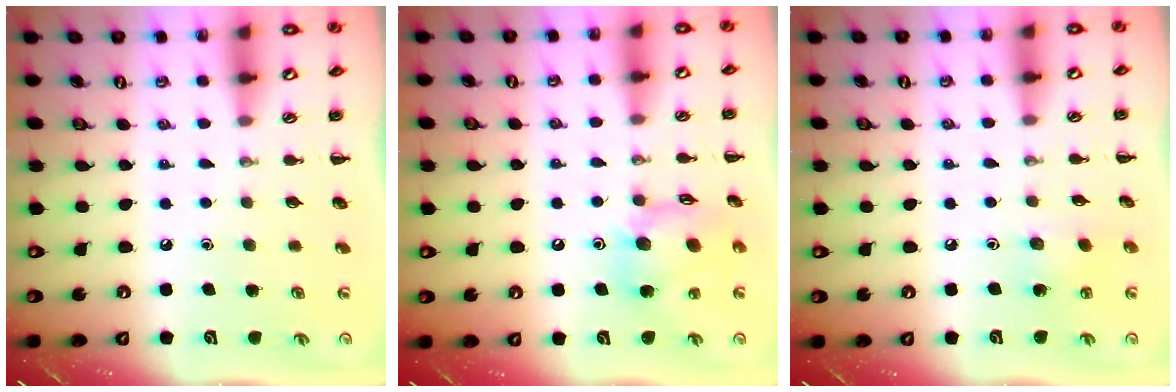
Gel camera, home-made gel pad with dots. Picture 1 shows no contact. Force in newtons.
{"total": 14.2, "press": 14.1, "slide": 1.7}
{"total": 4.4, "press": 4.2, "slide": 1.2}